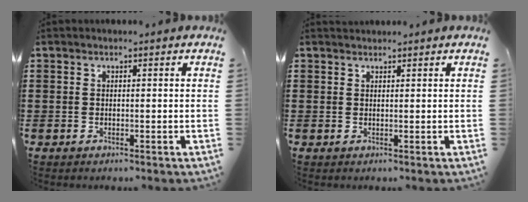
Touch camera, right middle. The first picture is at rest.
{"total": 0.8, "force": [0.8, 0.1, -0.1], "torque": [-0.002, -0.003, 0.016]}